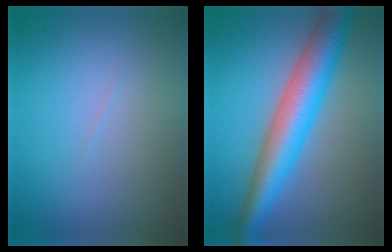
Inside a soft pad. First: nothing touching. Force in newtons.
{"total": 8.0, "press": 8.0, "slide": 0.2}